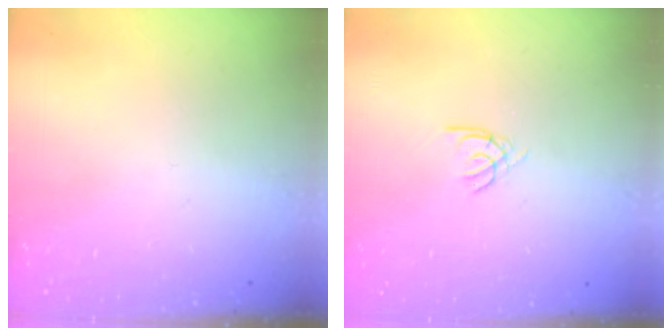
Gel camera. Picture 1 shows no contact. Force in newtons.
{"total": 2.1, "press": 2.1, "slide": 0.2}